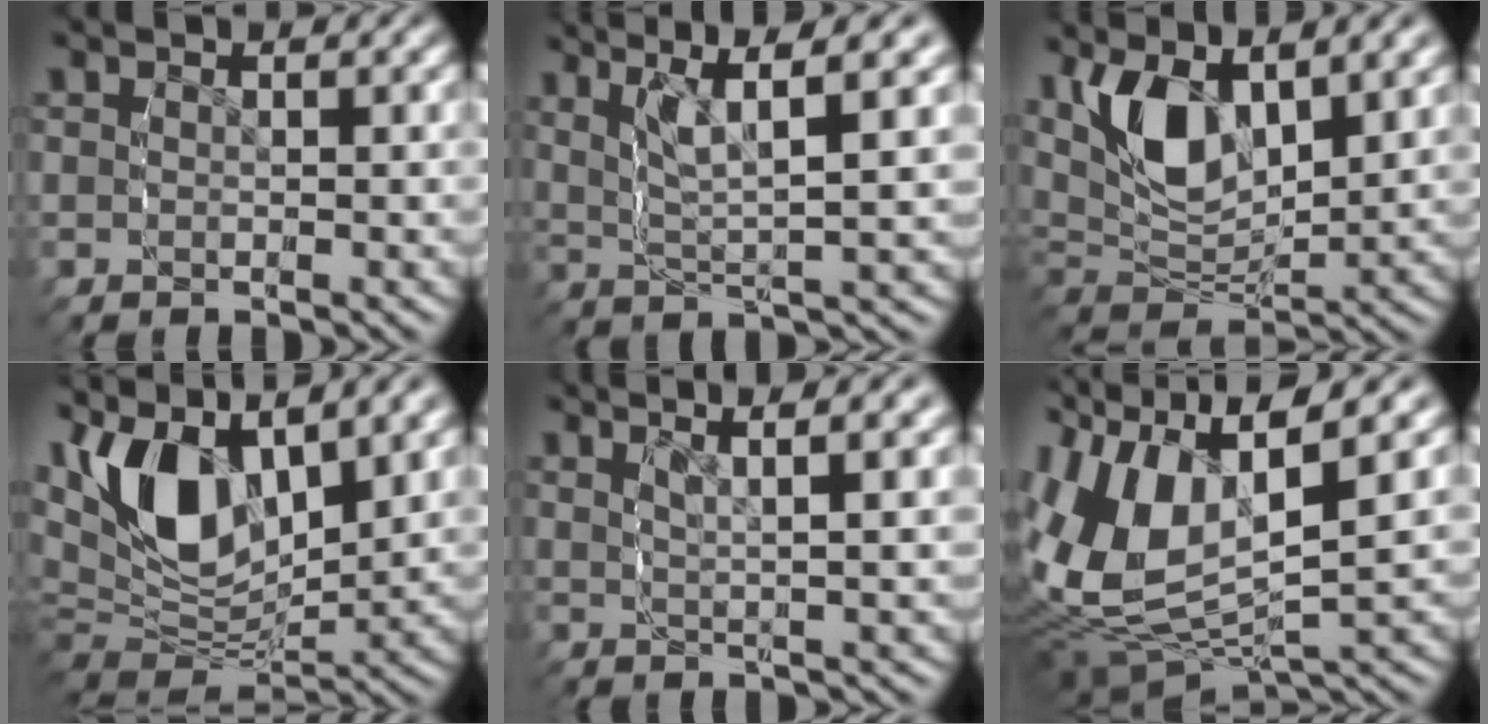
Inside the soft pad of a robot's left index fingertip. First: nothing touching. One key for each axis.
{"total": 6.9, "fx": 2.7, "fy": 3.0, "fz": 5.5, "tx": -0.104, "ty": 0.003, "tz": 0.038}
{"total": 9.1, "fx": 2.1, "fy": 6.1, "fz": 6.5, "tx": -0.156, "ty": -0.009, "tz": 0.035}
{"total": 11.5, "fx": 2.3, "fy": 7.5, "fz": 8.4, "tx": -0.185, "ty": -0.010, "tz": 0.037}
{"total": 5.7, "fx": 2.9, "fy": 1.7, "fz": 4.6, "tx": -0.071, "ty": 0.011, "tz": 0.042}
{"total": 14.2, "fx": -0.2, "fy": 10.2, "fz": 9.8, "tx": -0.222, "ty": -0.034, "tz": 0.002}